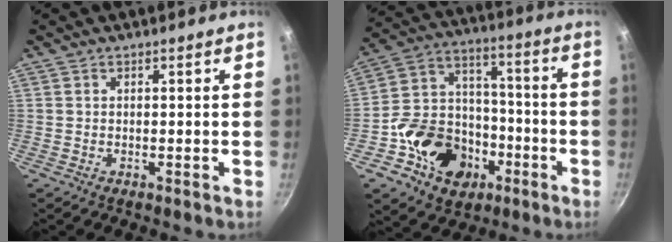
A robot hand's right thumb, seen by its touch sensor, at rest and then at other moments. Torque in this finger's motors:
{"motor_torque": [1.38, 1.24, 0.60, -0.73, 0.10]}